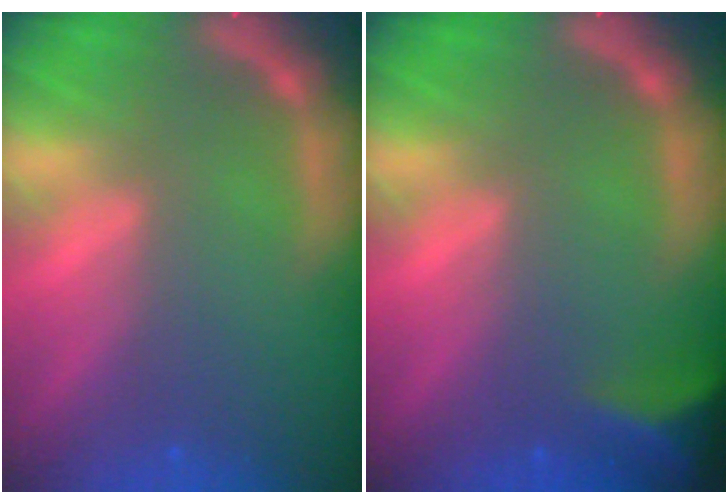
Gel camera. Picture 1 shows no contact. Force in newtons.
{"total": 5.0}